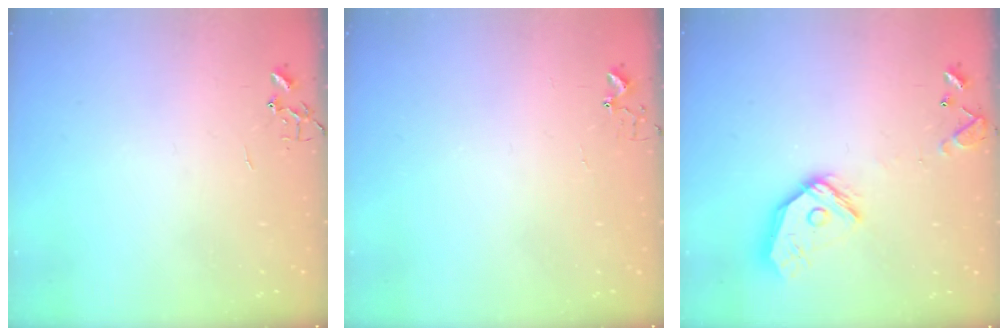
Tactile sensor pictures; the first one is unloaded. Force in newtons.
{"total": 3.8, "press": 3.8, "slide": 0.3}
{"total": 14.6, "press": 14.4, "slide": 1.8}